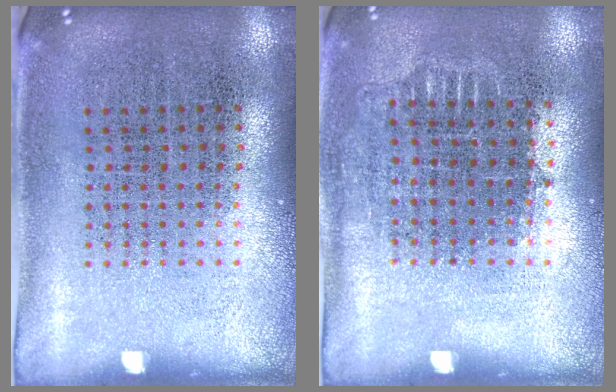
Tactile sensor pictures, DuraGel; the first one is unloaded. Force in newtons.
{"total": 0.7, "press": 0.7, "slide": 0.2}